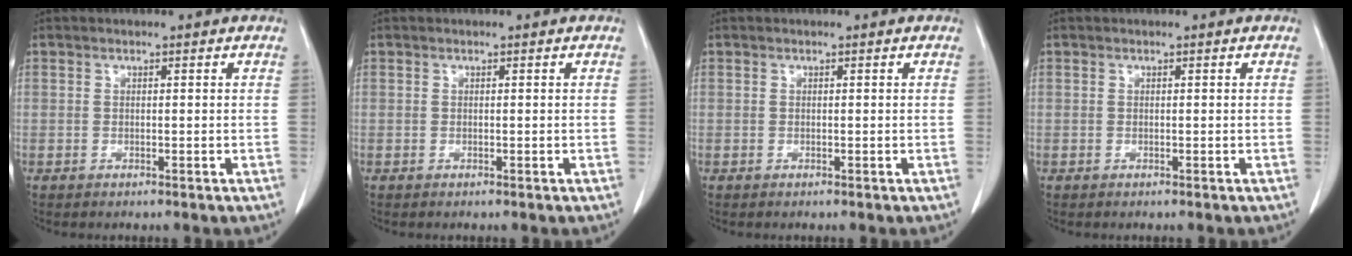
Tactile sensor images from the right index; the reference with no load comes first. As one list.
[{"total": 0.0}, {"total": 0.0}, {"total": 0.0}]